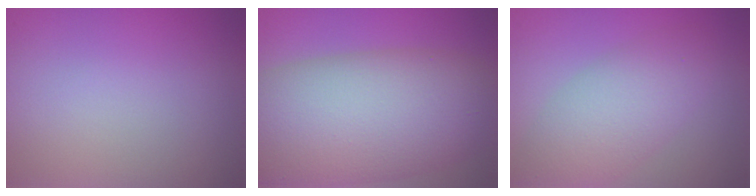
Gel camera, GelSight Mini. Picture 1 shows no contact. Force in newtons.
{"total": 13.4, "press": 13.3, "slide": 0.8}
{"total": 5.2, "press": 5.2, "slide": 0.1}